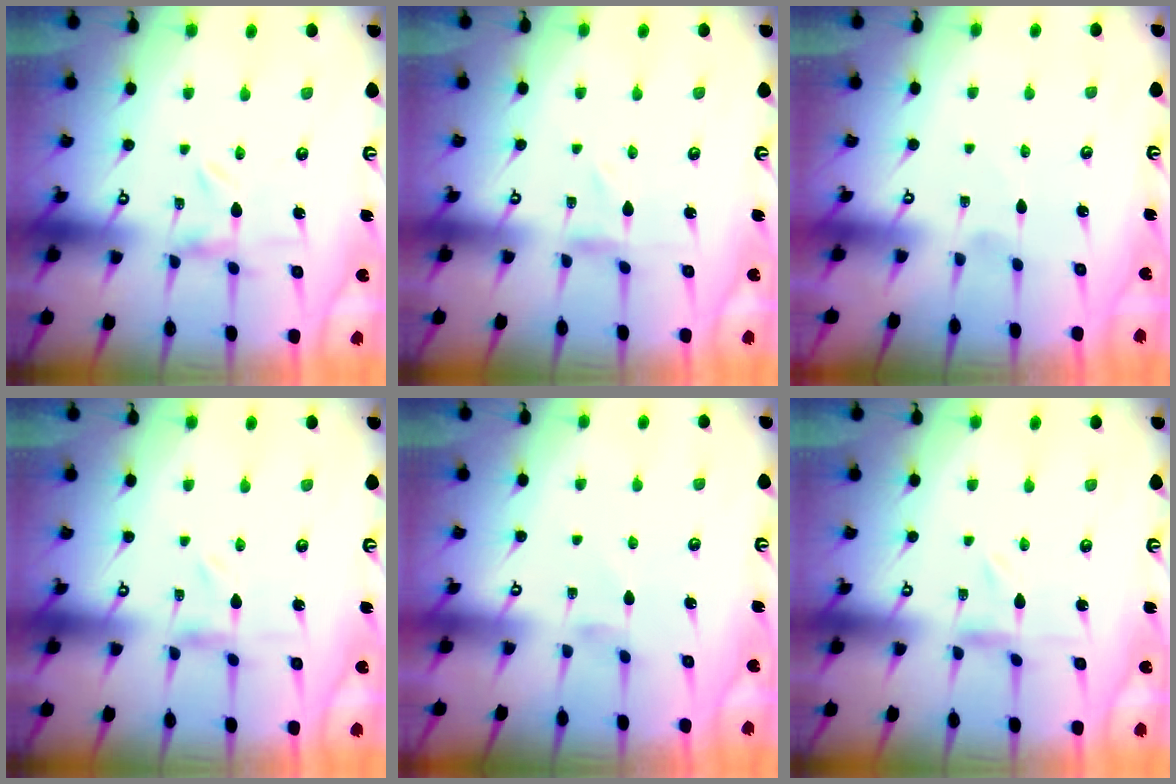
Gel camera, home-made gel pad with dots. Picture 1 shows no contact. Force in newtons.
{"total": 1.2, "press": 1.2, "slide": 0.2}
{"total": 0.9, "press": 0.9, "slide": 0.1}
{"total": 0.0}
{"total": 0.5, "press": 0.5, "slide": 0.2}
{"total": 0.0}